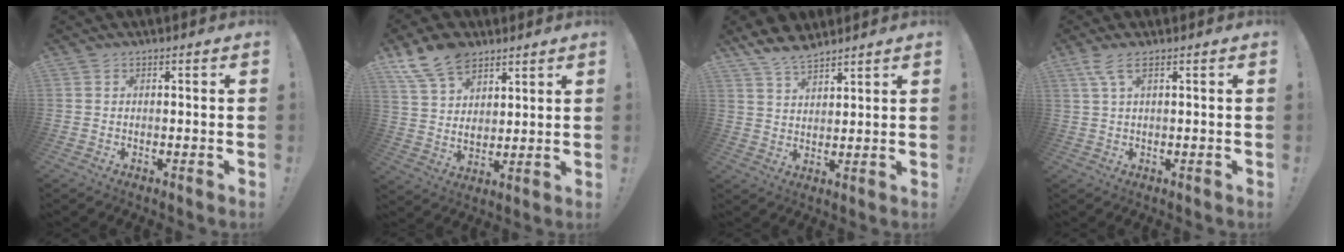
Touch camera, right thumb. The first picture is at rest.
{"total": 12.7, "force": [8.8, 7.5, 5.2], "torque": [-0.100, -0.048, 0.170]}
{"total": 7.4, "force": [6.3, 2.6, 3.0], "torque": [-0.057, -0.030, 0.118]}
{"total": 4.0, "force": [1.9, 0.9, 3.4], "torque": [-0.069, -0.003, 0.033]}